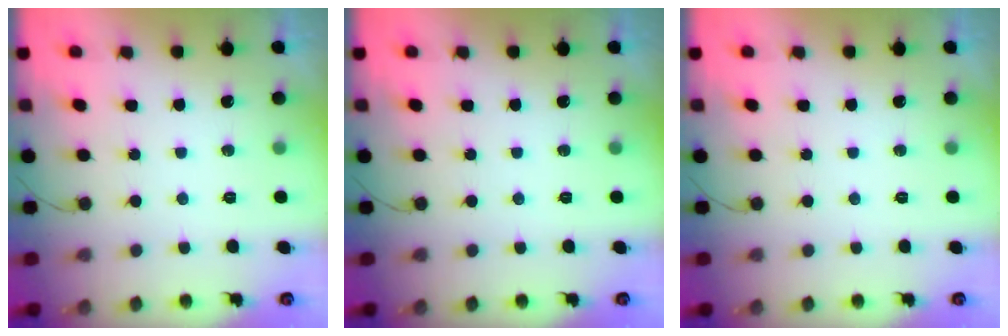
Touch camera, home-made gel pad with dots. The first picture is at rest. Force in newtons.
{"total": 0.0}
{"total": 0.0}